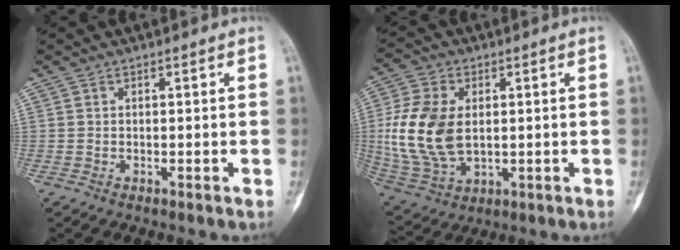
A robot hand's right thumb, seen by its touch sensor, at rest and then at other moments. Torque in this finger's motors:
{"motor_torque": [1.61, 1.81, 0.93, -0.93, 0.31]}